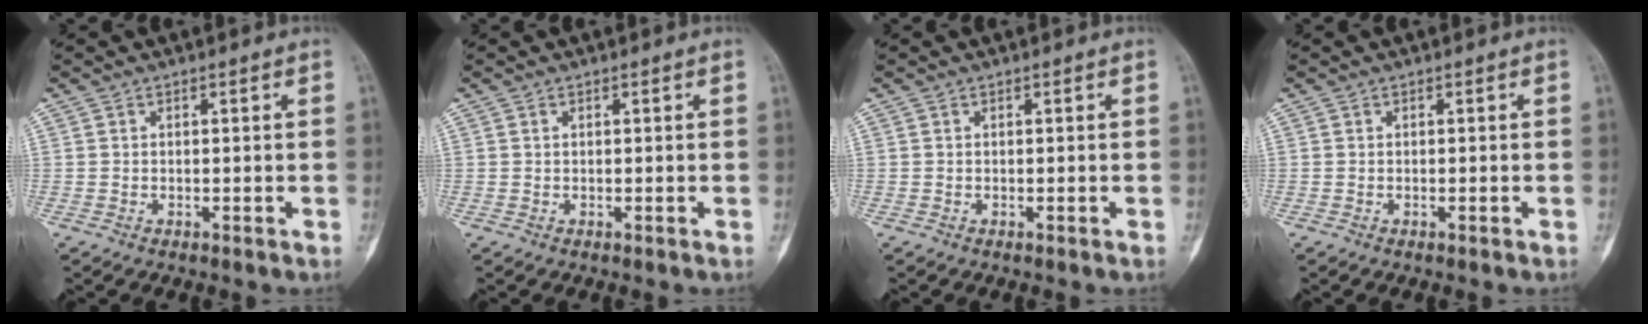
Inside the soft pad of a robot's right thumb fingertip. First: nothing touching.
{"total": 0.0}
{"total": 0.0}
{"total": 0.0}